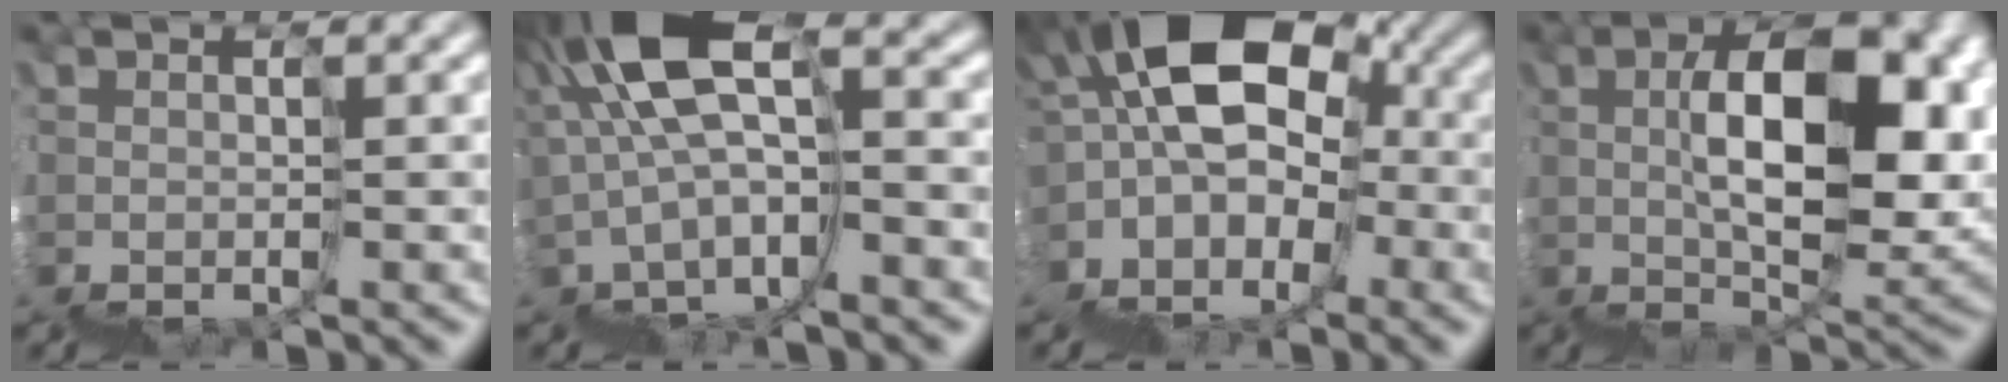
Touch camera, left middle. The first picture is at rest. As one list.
[{"total": 7.1, "force": [2.1, 3.6, 5.7], "torque": [-0.125, 0.035, 0.043]}, {"total": 9.6, "force": [1.1, 7.2, 6.3], "torque": [-0.057, 0.031, 0.013]}, {"total": 9.1, "force": [3.8, 4.1, 7.2], "torque": [-0.098, 0.034, 0.062]}]